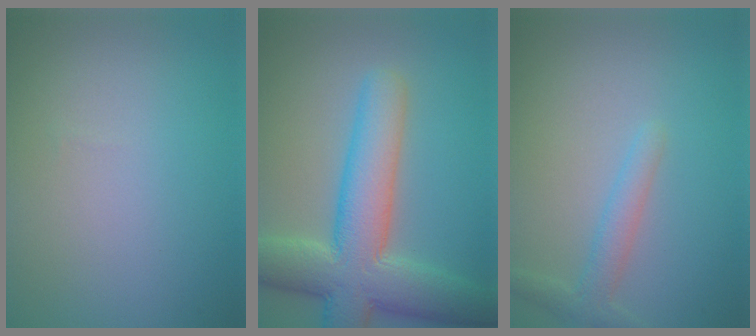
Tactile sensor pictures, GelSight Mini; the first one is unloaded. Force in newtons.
{"total": 9.1, "press": 9.1, "slide": 0.3}
{"total": 2.2, "press": 2.2, "slide": 0.1}